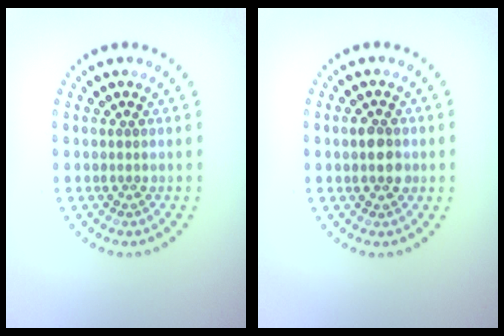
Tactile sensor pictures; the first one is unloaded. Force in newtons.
{"total": 2.6, "press": 2.6, "slide": 0.1}